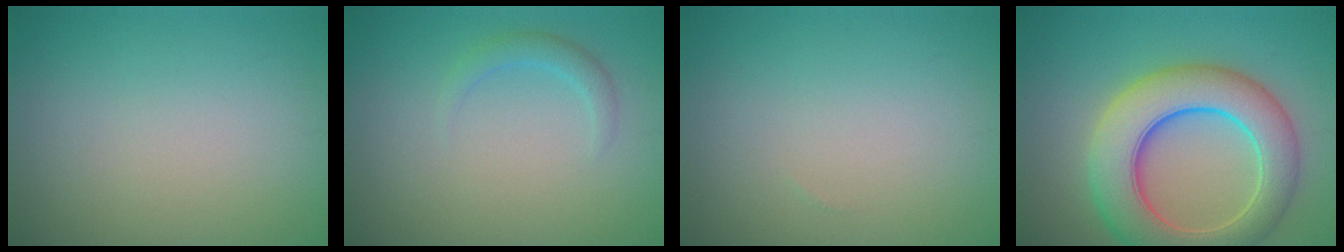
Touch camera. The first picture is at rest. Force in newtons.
{"total": 1.5, "press": 1.5, "slide": 0.1}
{"total": 0.0}
{"total": 9.5, "press": 9.5, "slide": 0.3}